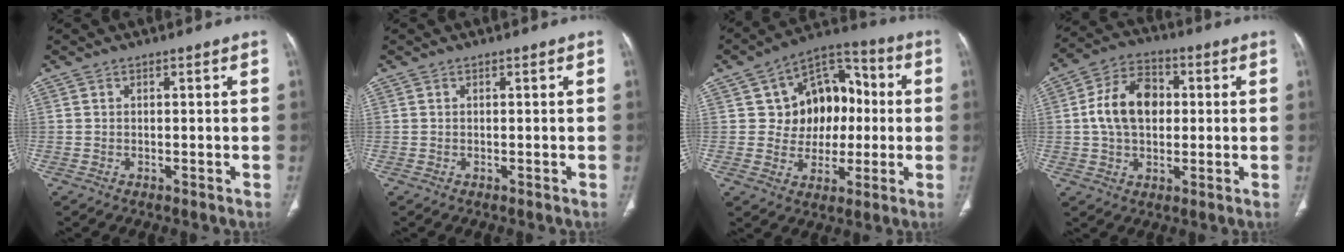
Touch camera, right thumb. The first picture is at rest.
{"total": 0.0}
{"total": 15.0, "force": [1.6, 11.6, 9.4], "torque": [-0.076, 0.027, 0.027]}
{"total": 12.0, "force": [1.0, 8.3, 8.6], "torque": [-0.139, 0.017, 0.013]}